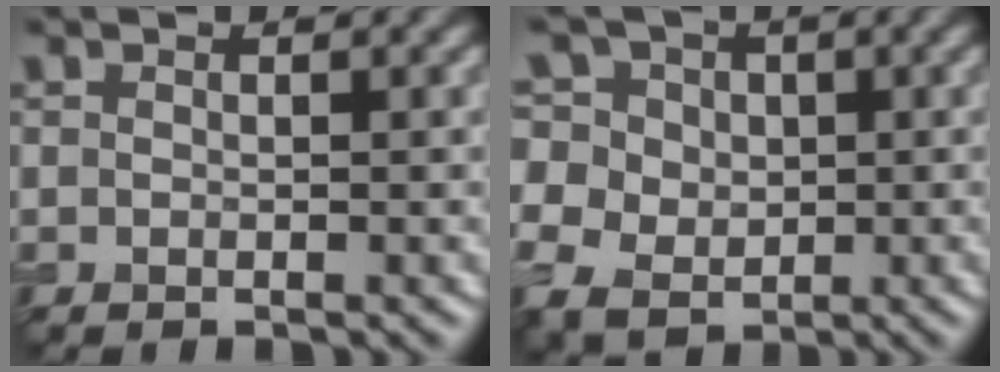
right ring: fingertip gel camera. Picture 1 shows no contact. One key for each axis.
{"total": 11.3, "fx": 1.5, "fy": 9.7, "fz": 5.5, "tx": -0.134, "ty": 0.034, "tz": -0.011}